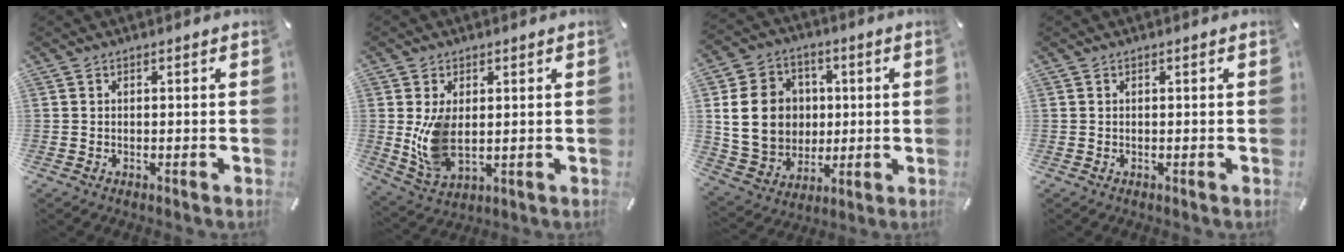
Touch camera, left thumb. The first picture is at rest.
{"total": 8.8, "force": [0.7, 5.2, 7.0], "torque": [-0.141, -0.012, 0.015]}
{"total": 15.8, "force": [1.6, 13.8, 7.5], "torque": [-0.149, 0.004, 0.034]}
{"total": 0.0}